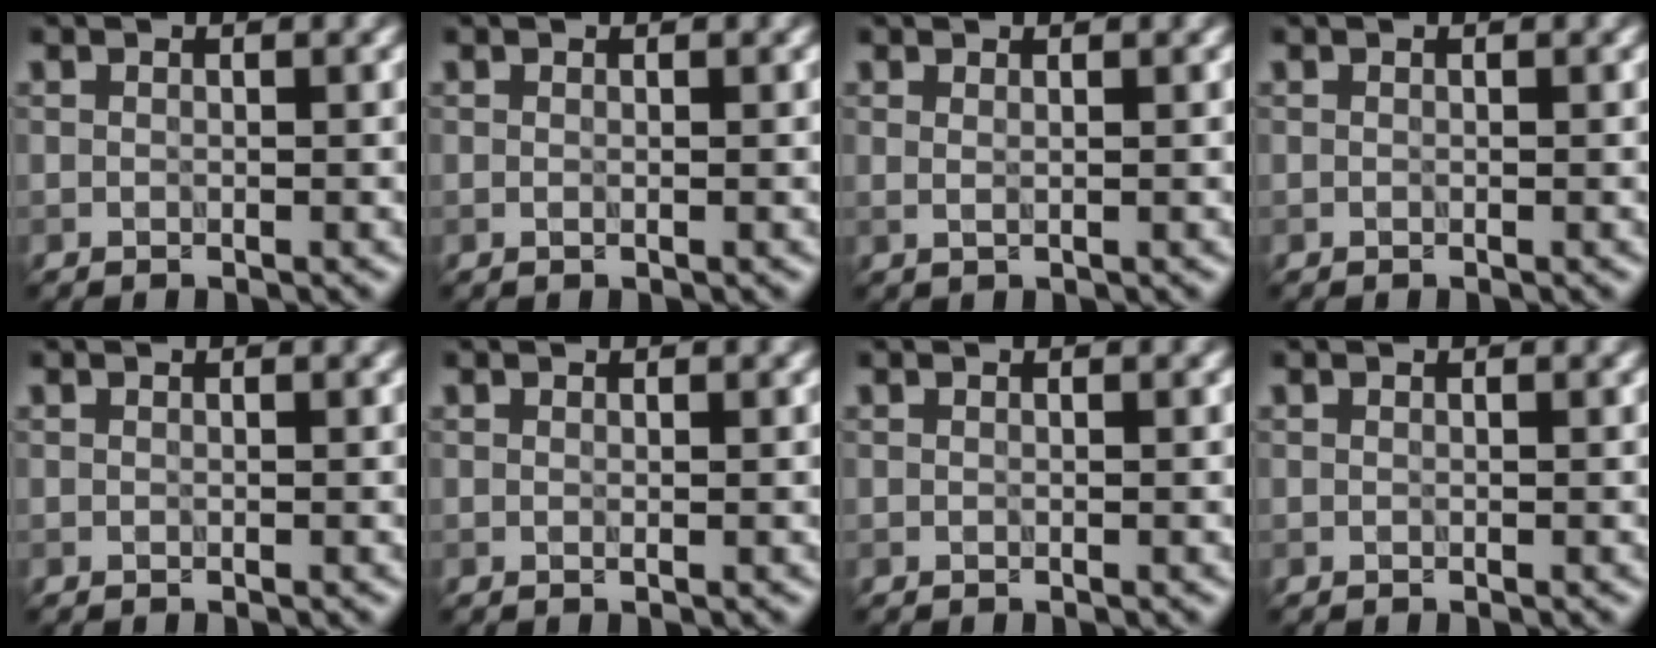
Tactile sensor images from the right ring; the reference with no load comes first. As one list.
[{"total": 0.0}, {"total": 0.9, "force": [0.5, 0.3, 0.6], "torque": [-0.008, -0.002, 0.003]}, {"total": 0.0}, {"total": 0.0}, {"total": 0.0}, {"total": 0.0}, {"total": 0.0}]